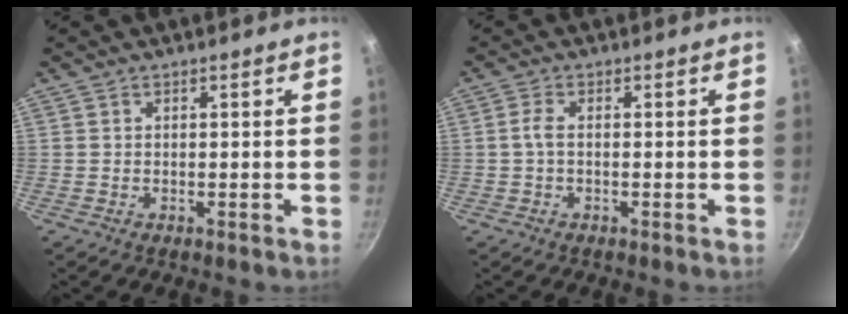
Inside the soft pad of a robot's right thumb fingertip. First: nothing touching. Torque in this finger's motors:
{"motor_torque": [-0.38, 0.18, 0.05, 0.33, -0.08]}